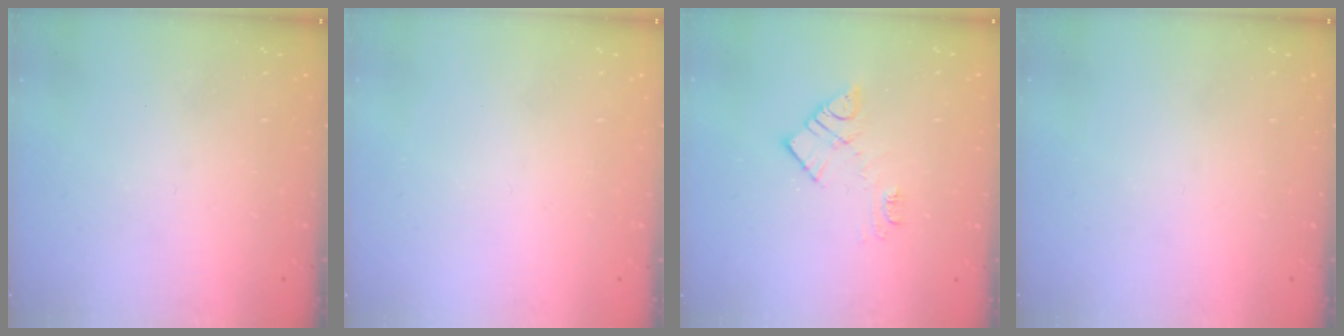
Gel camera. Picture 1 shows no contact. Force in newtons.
{"total": 1.6, "press": 1.6, "slide": 0.1}
{"total": 10.1, "press": 10.1, "slide": 0.6}
{"total": 0.0}